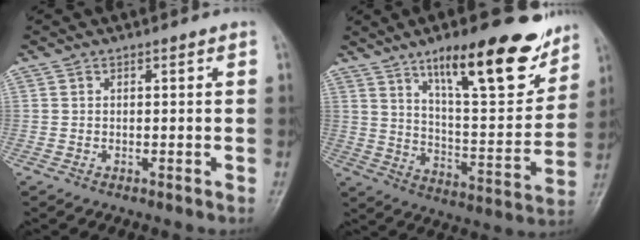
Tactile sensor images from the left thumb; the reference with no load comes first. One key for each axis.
{"total": 21.3, "fx": 13.3, "fy": 6.5, "fz": 15.3, "tx": -0.186, "ty": -0.065, "tz": 0.212}